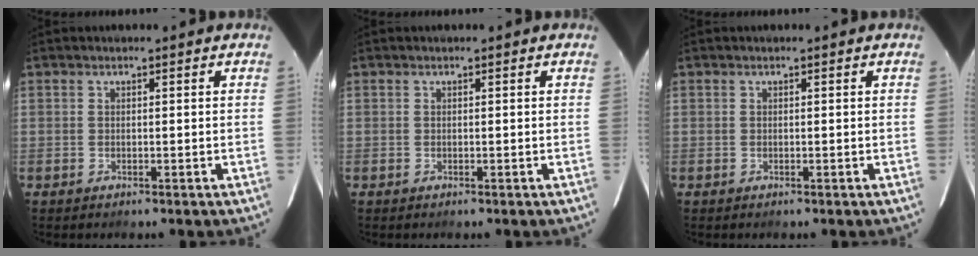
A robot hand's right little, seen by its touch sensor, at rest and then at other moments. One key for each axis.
{"total": 0.0}
{"total": 0.0}